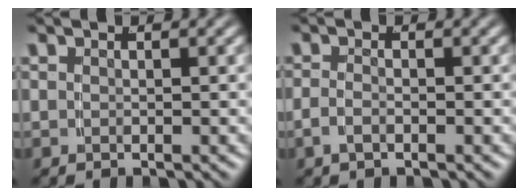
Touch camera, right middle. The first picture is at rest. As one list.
[{"total": 1.2, "force": [-0.9, 0.1, 0.8], "torque": [-0.021, -0.007, -0.013]}]